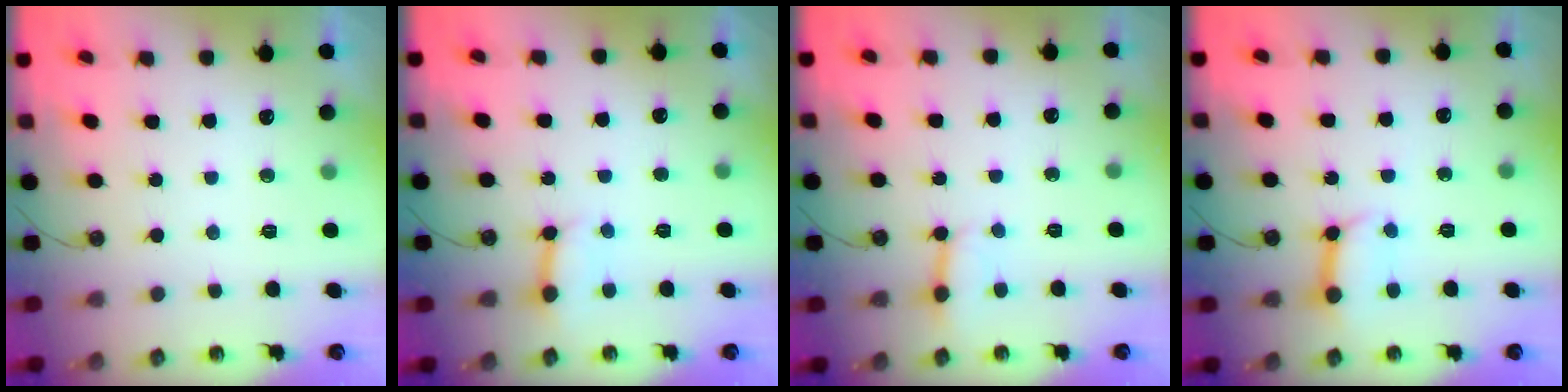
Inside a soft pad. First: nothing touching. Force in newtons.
{"total": 4.7, "press": 4.7, "slide": 0.4}
{"total": 3.1, "press": 3.0, "slide": 0.5}
{"total": 8.5, "press": 8.4, "slide": 1.1}